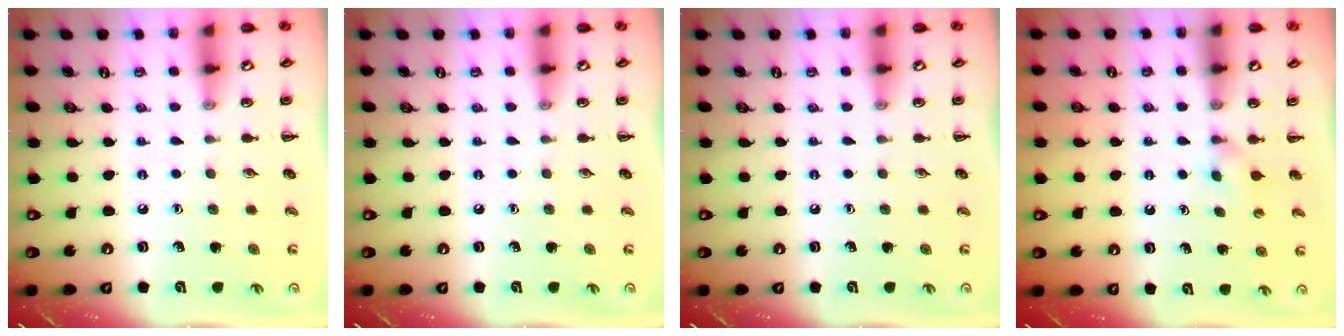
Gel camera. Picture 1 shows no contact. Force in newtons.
{"total": 0.0}
{"total": 0.0}
{"total": 2.4, "press": 2.2, "slide": 1.0}